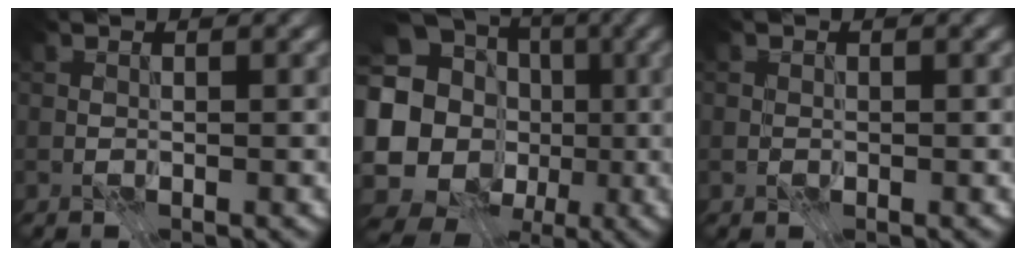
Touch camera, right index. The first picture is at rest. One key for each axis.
{"total": 16.8, "fx": -1.1, "fy": 15.1, "fz": 7.2, "tx": -0.187, "ty": 0.006, "tz": -0.033}
{"total": 0.6, "fx": 0.0, "fy": 0.5, "fz": 0.1, "tx": 0.002, "ty": 0.000, "tz": -0.003}